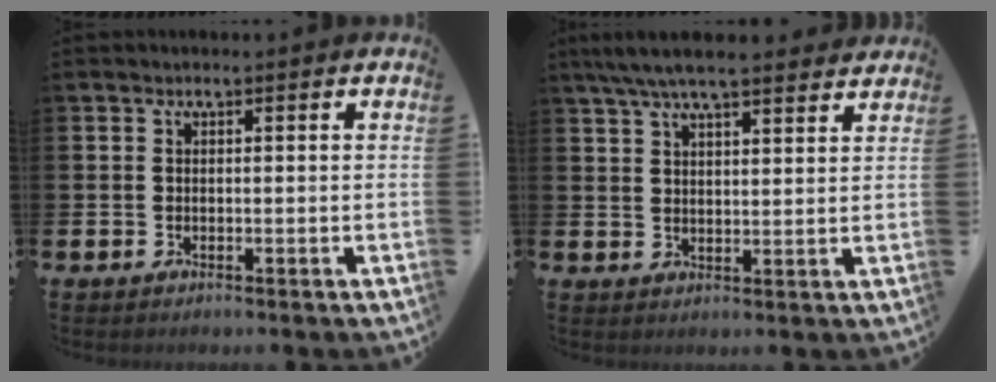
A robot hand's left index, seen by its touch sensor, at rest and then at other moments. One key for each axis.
{"total": 6.6, "fx": 5.9, "fy": 1.1, "fz": 2.6, "tx": -0.061, "ty": -0.017, "tz": 0.108}